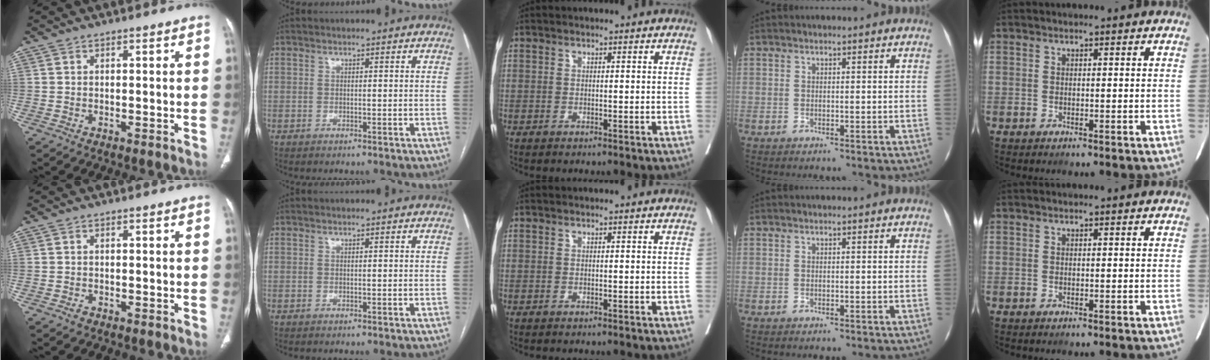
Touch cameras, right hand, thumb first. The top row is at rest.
{"thumb": {"total": 0.8, "force": [-0.6, 0.5, 0.3], "torque": [-0.004, 0.001, -0.013]}}